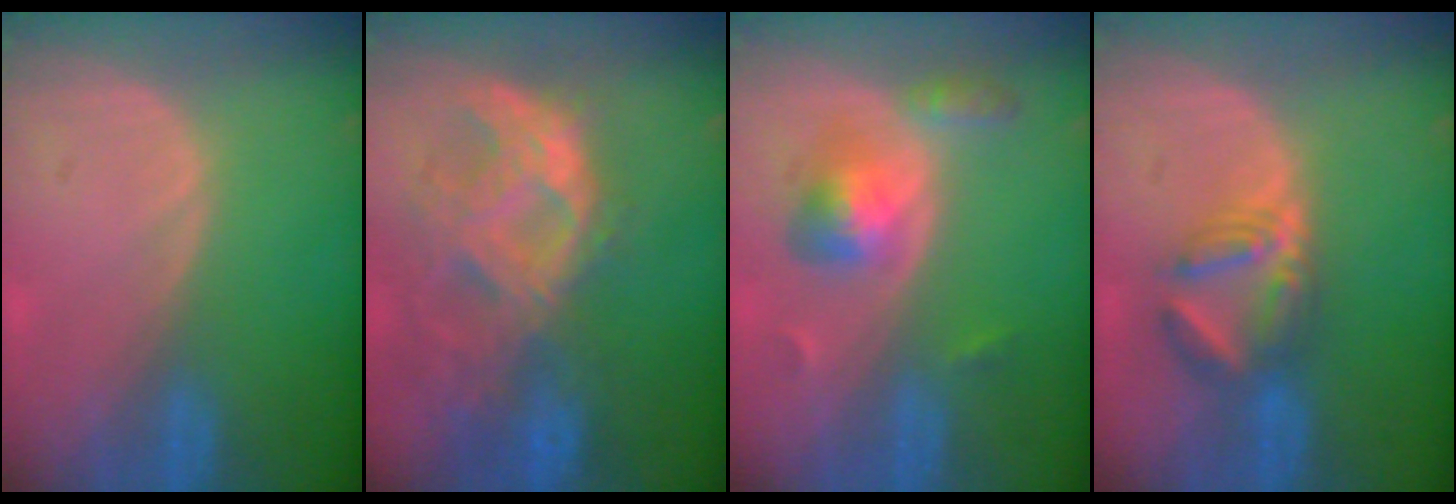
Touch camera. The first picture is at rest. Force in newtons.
{"total": 10.5, "press": 9.2, "slide": 5.1}
{"total": 5.2, "press": 5.2, "slide": 0.4}
{"total": 5.7, "press": 5.6, "slide": 1.2}